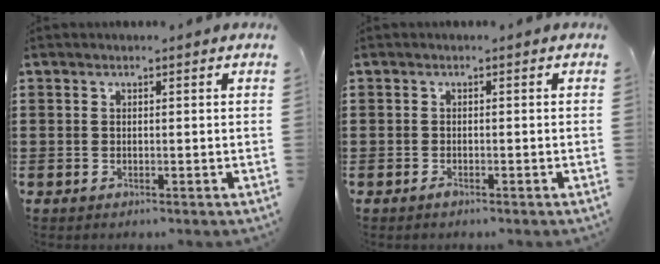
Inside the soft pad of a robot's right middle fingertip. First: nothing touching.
{"total": 0.8, "force": [-0.6, 0.3, 0.4], "torque": [-0.009, -0.006, -0.010]}